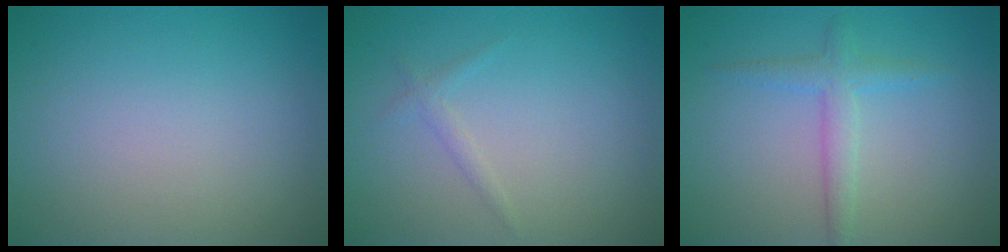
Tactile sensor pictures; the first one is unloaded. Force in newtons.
{"total": 0.9, "press": 0.9, "slide": 0.1}
{"total": 2.3, "press": 2.3, "slide": 0.1}